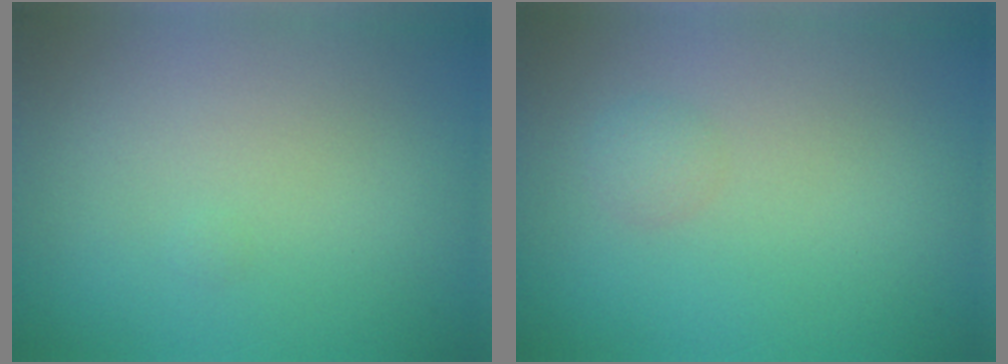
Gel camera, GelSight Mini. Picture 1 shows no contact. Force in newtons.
{"total": 1.0, "press": 1.0, "slide": 0.0}